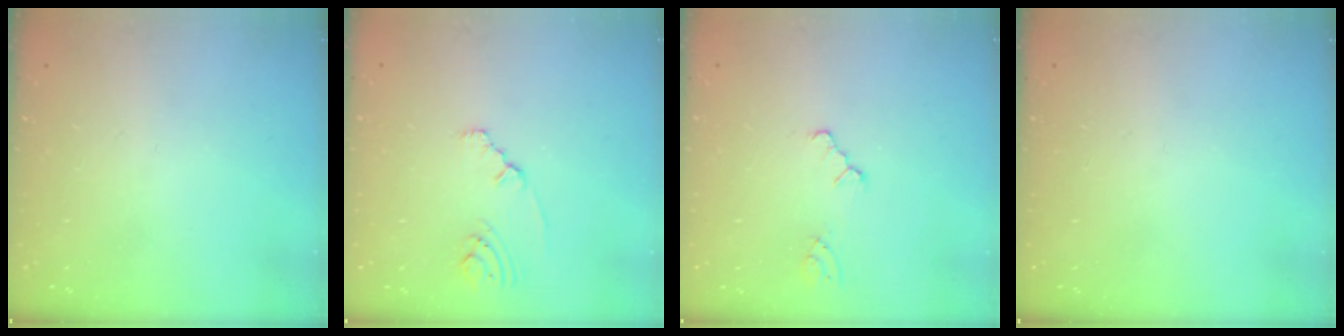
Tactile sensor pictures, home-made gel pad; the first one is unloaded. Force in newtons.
{"total": 2.1, "press": 2.1, "slide": 0.4}
{"total": 0.0}
{"total": 0.0}